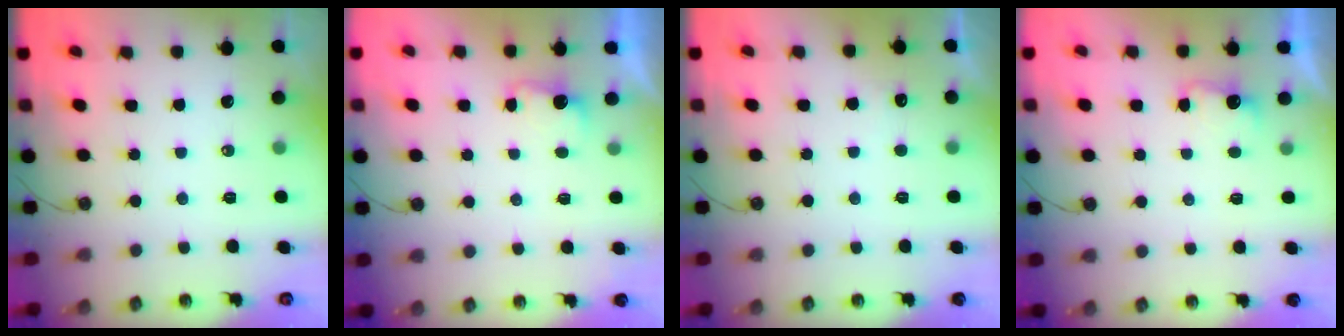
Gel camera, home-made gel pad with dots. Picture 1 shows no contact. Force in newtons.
{"total": 2.7, "press": 2.5, "slide": 0.9}
{"total": 3.2, "press": 3.0, "slide": 1.1}
{"total": 2.8, "press": 2.7, "slide": 0.8}